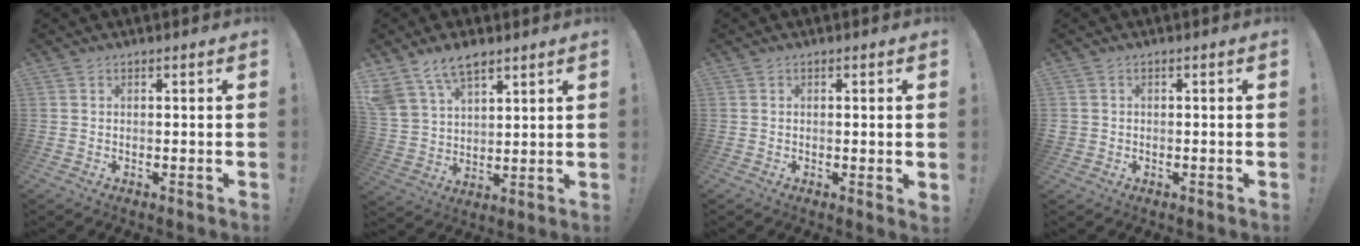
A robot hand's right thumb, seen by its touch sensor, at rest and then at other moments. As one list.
[{"total": 10.7, "force": [7.8, 5.8, 4.6], "torque": [-0.090, -0.038, 0.153]}, {"total": 1.4, "force": [0.4, -0.1, 1.4], "torque": [-0.017, -0.004, 0.006]}, {"total": 1.5, "force": [-0.3, 1.4, 0.4], "torque": [-0.006, 0.005, -0.005]}]